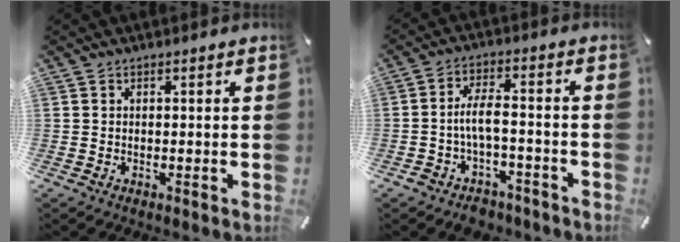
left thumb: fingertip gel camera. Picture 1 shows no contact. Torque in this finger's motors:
{"motor_torque": [0.51, 0.87, 0.23, 0.21, 0.07]}